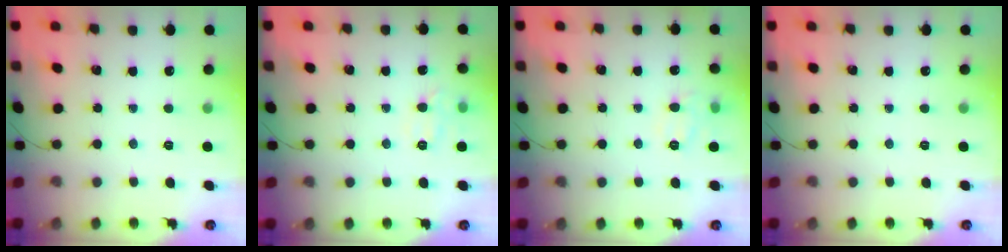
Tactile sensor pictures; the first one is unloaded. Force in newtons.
{"total": 6.8, "press": 6.7, "slide": 1.0}
{"total": 8.3, "press": 8.2, "slide": 1.4}
{"total": 0.0}